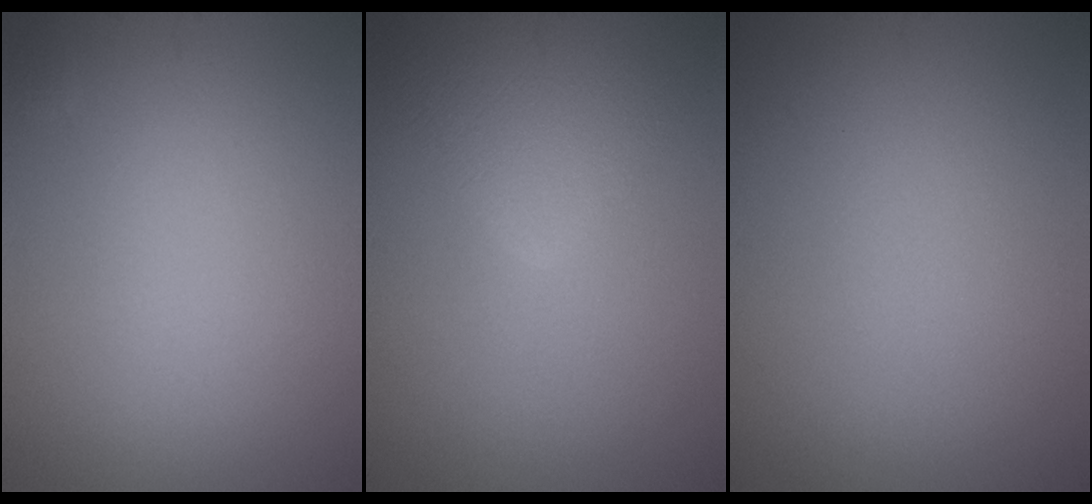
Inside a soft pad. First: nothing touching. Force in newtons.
{"total": 5.0, "press": 5.0, "slide": 0.2}
{"total": 0.0}